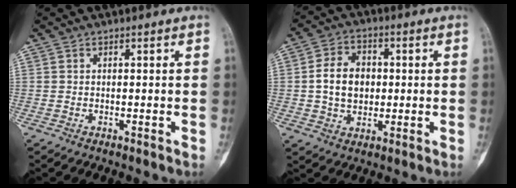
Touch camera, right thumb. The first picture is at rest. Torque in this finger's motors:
{"motor_torque": [0.23, 0.44, 0.67, -0.29, 0.15]}